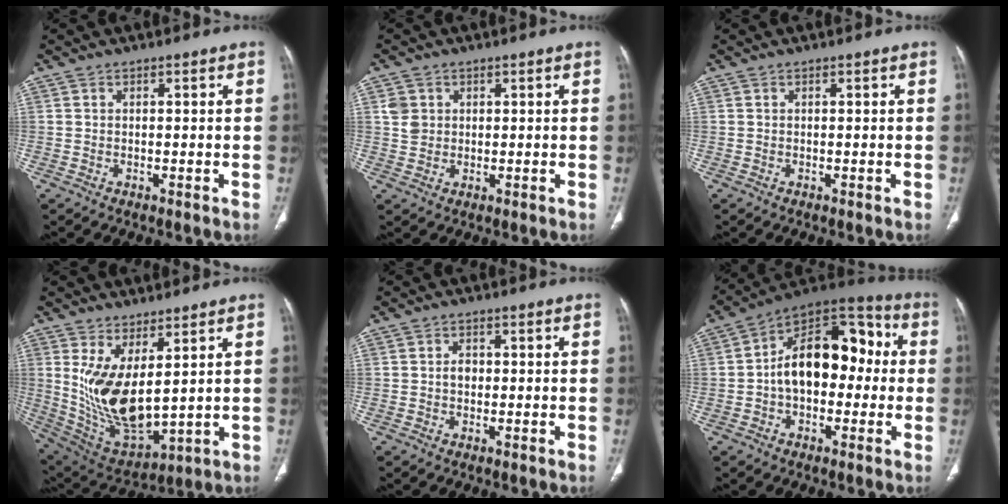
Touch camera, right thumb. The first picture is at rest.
{"total": 3.2, "force": [1.0, 2.8, 1.1], "torque": [-0.005, -0.003, 0.023]}
{"total": 0.0}
{"total": 14.3, "force": [3.7, 6.4, 12.3], "torque": [-0.228, -0.034, 0.100]}
{"total": 1.9, "force": [0.0, 1.5, 1.2], "torque": [-0.013, 0.005, -0.003]}
{"total": 17.8, "force": [0.0, 11.3, 13.8], "torque": [-0.177, 0.054, -0.012]}